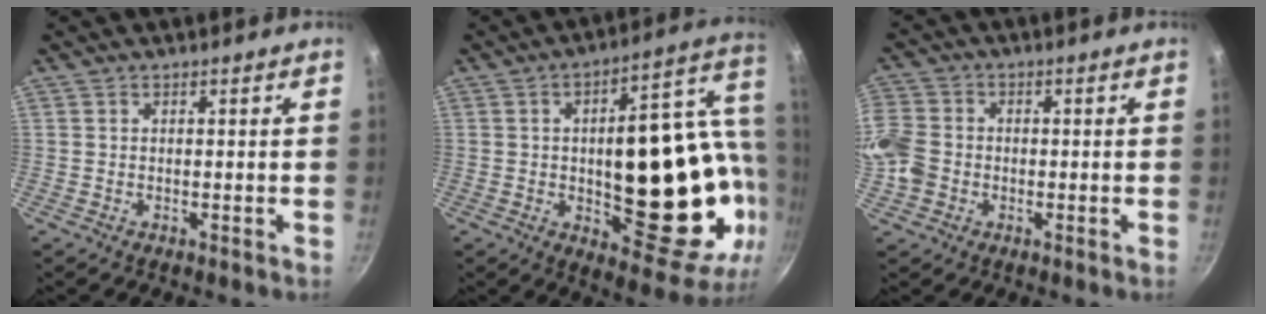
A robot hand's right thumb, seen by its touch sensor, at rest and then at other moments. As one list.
[{"total": 28.8, "force": [-0.7, 12.9, 25.8], "torque": [-0.304, 0.007, 0.006]}, {"total": 9.4, "force": [-1.8, 7.9, 4.7], "torque": [-0.104, 0.018, -0.051]}]